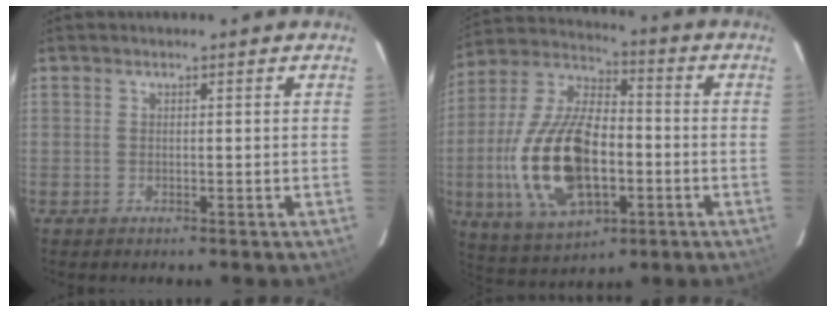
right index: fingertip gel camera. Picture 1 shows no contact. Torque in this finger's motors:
{"motor_torque": [2.14, 0.00, 1.05, 0.21]}